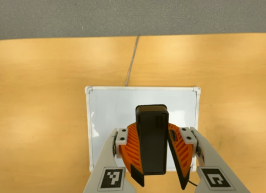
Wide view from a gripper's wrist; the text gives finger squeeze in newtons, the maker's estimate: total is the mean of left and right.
{"total": 10.7, "left": 10.8, "right": 10.6}